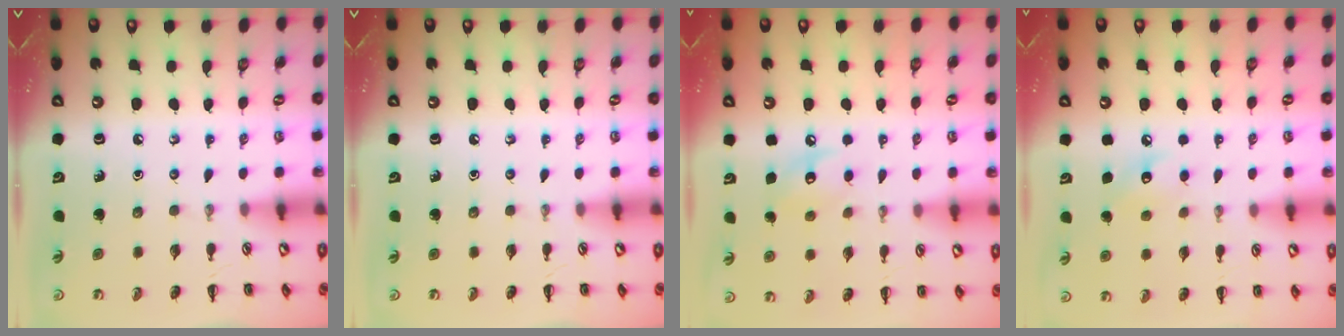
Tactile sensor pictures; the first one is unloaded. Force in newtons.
{"total": 0.0}
{"total": 7.5, "press": 7.5, "slide": 0.7}
{"total": 7.0, "press": 6.8, "slide": 1.6}